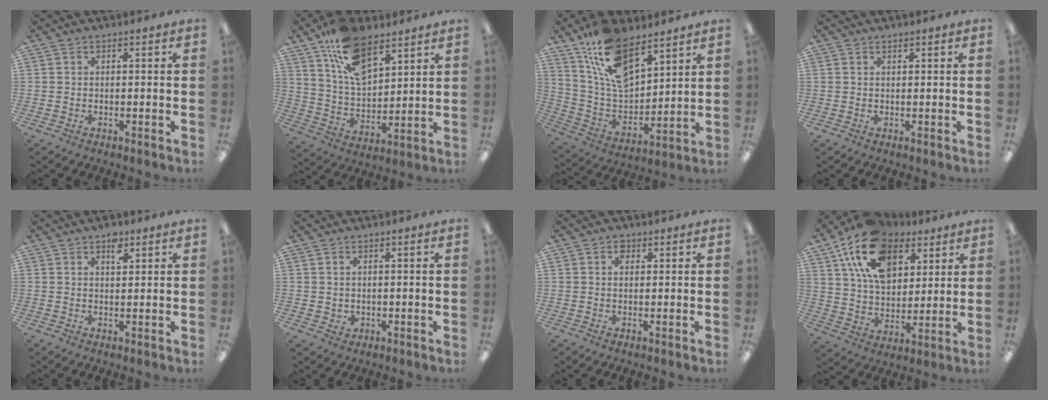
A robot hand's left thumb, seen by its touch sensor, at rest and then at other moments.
{"total": 15.8, "force": [10.1, 7.8, 9.3], "torque": [-0.168, -0.039, 0.184]}
{"total": 16.5, "force": [11.3, 7.5, 9.5], "torque": [-0.190, -0.051, 0.208]}
{"total": 0.6, "force": [0.6, 0.1, 0.1], "torque": [-0.003, 0.001, 0.010]}
{"total": 3.3, "force": [2.2, 1.5, 2.0], "torque": [-0.019, -0.008, 0.034]}
{"total": 1.7, "force": [0.8, 1.5, 0.2], "torque": [0.001, 0.000, 0.011]}
{"total": 1.9, "force": [0.8, 1.3, 1.2], "torque": [-0.016, 0.001, 0.012]}
{"total": 18.7, "force": [10.5, 11.5, 10.4], "torque": [-0.190, -0.030, 0.193]}